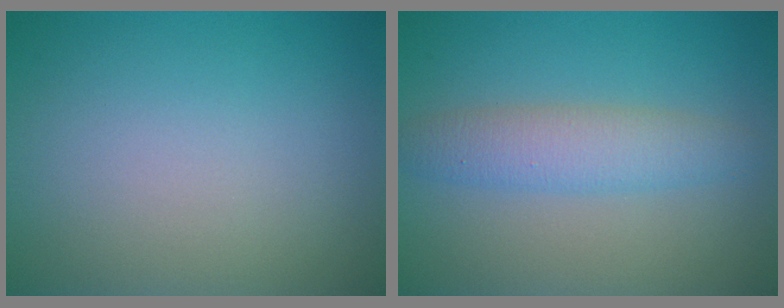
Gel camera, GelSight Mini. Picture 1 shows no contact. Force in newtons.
{"total": 3.5, "press": 3.5, "slide": 0.0}